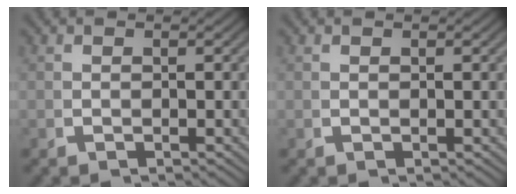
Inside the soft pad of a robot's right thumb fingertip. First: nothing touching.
{"total": 0.0}